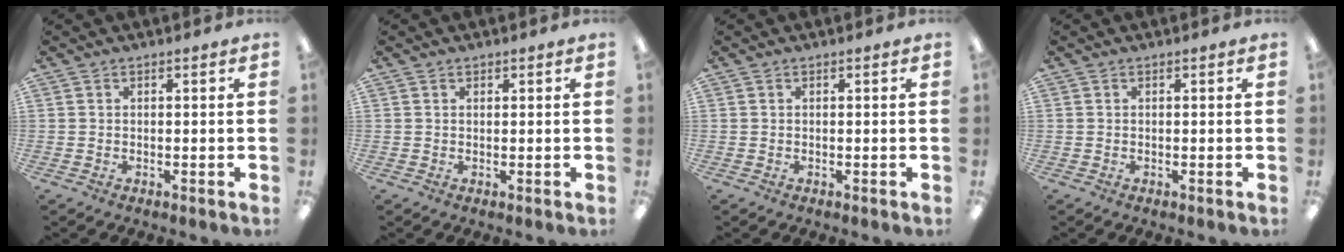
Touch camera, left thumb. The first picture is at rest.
{"total": 0.7, "force": [0.6, 0.4, 0.1], "torque": [-0.002, 0.001, 0.011]}
{"total": 0.0}
{"total": 0.0}